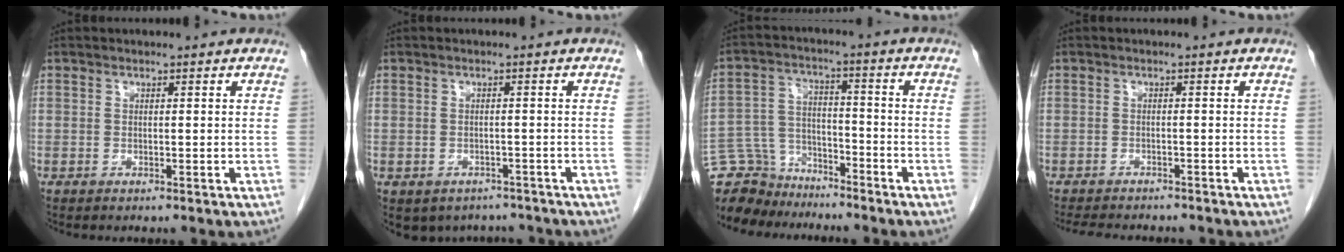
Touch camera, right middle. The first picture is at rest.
{"total": 6.6, "force": [-5.4, 3.7, 0.8], "torque": [-0.003, 0.012, -0.062]}
{"total": 10.8, "force": [-9.7, 4.6, 0.2], "torque": [-0.014, 0.037, -0.175]}
{"total": 8.3, "force": [-7.4, 2.1, 3.1], "torque": [-0.047, -0.006, -0.101]}